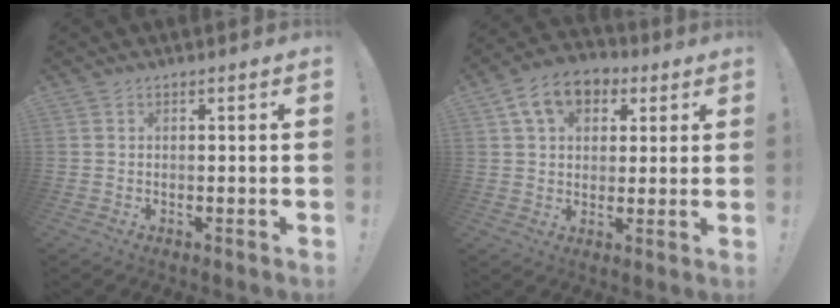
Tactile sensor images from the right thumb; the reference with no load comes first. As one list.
[{"total": 11.6, "force": [4.9, 8.3, 6.4], "torque": [-0.107, -0.006, 0.097]}]